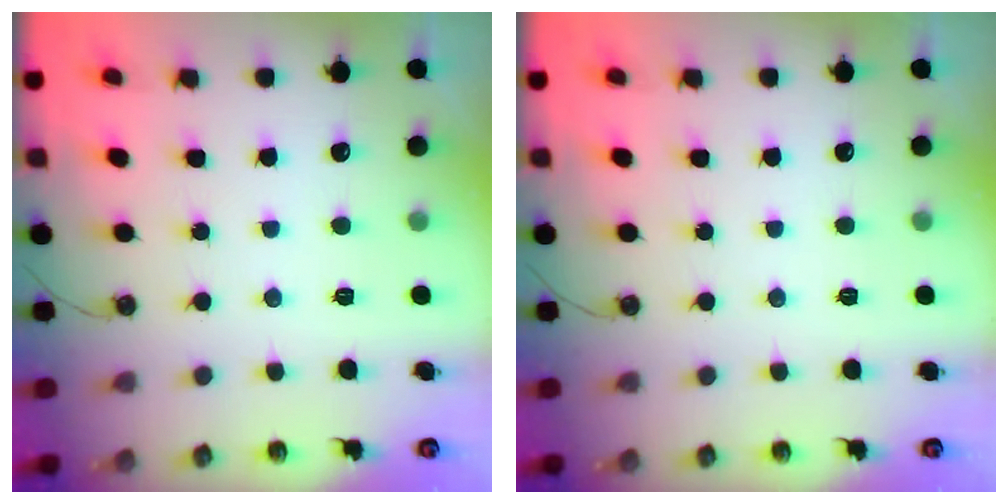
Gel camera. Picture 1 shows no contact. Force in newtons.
{"total": 0.0}